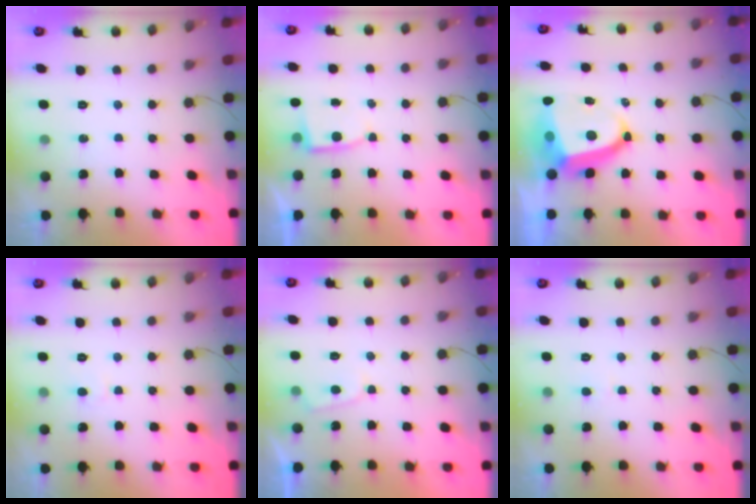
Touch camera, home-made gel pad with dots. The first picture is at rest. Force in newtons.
{"total": 2.8, "press": 2.8, "slide": 0.3}
{"total": 11.3, "press": 11.2, "slide": 1.1}
{"total": 3.9, "press": 3.9, "slide": 0.3}
{"total": 3.2, "press": 3.2, "slide": 0.3}
{"total": 1.6, "press": 1.5, "slide": 0.2}